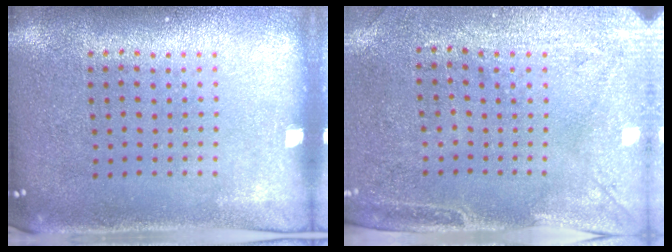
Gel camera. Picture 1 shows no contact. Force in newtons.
{"total": 3.0, "press": 2.4, "slide": 1.8}